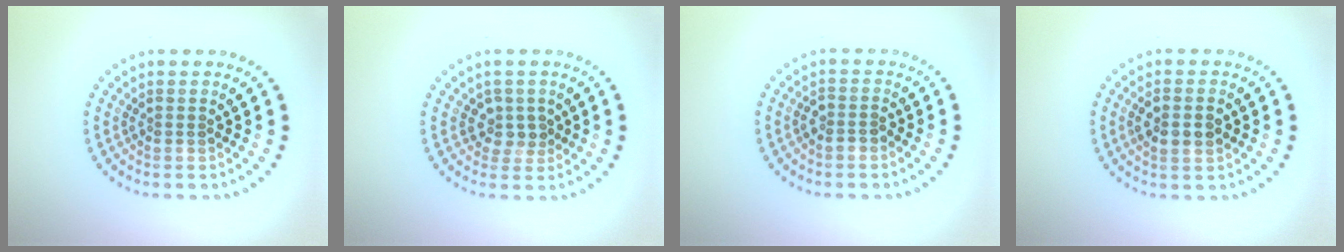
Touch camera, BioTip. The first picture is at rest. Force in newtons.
{"total": 1.9, "press": 1.5, "slide": 1.1}
{"total": 1.5, "press": 1.2, "slide": 0.9}
{"total": 2.3, "press": 2.3, "slide": 0.0}